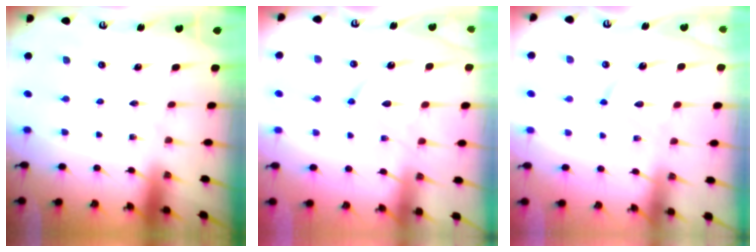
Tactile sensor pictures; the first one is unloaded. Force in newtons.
{"total": 10.5, "press": 10.5, "slide": 1.1}
{"total": 7.7, "press": 7.7, "slide": 0.8}